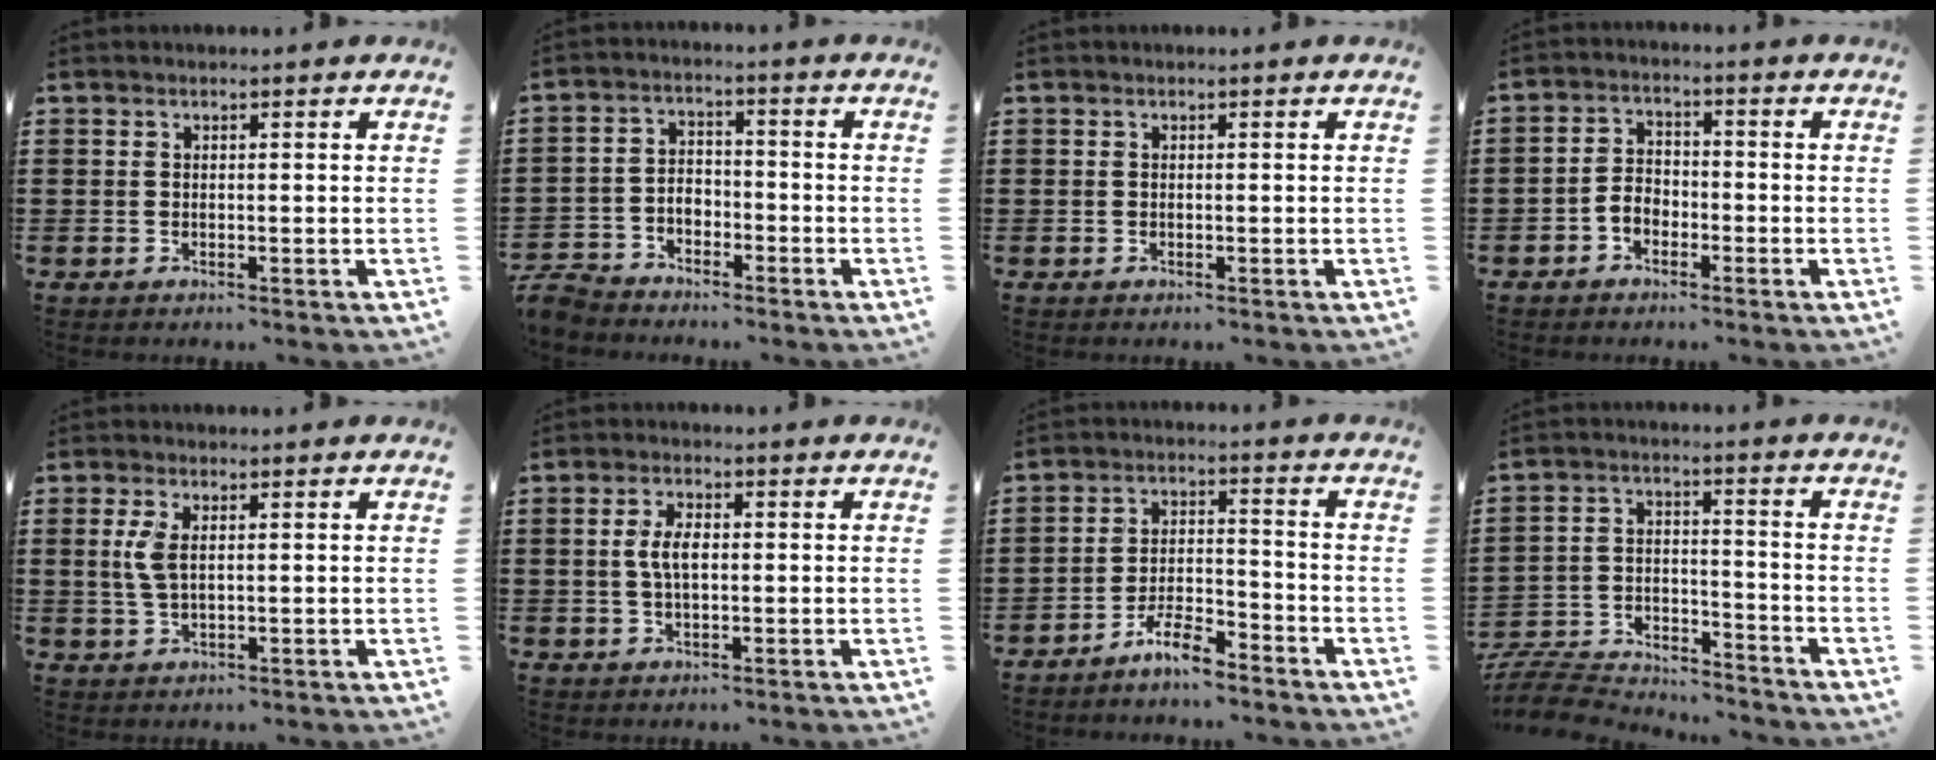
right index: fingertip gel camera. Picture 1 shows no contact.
{"total": 4.4, "force": [-3.9, 1.8, 0.9], "torque": [-0.040, 0.000, -0.087]}
{"total": 0.0}
{"total": 2.9, "force": [-1.7, 1.9, 1.3], "torque": [-0.036, 0.004, -0.038]}
{"total": 3.8, "force": [0.7, 1.8, 3.3], "torque": [-0.078, 0.006, 0.009]}
{"total": 4.2, "force": [0.2, 1.9, 3.7], "torque": [-0.082, 0.004, 0.000]}
{"total": 5.5, "force": [-4.6, 1.2, 2.7], "torque": [-0.060, 0.009, -0.089]}
{"total": 8.3, "force": [-8.0, 1.5, 1.4], "torque": [-0.044, 0.014, -0.163]}